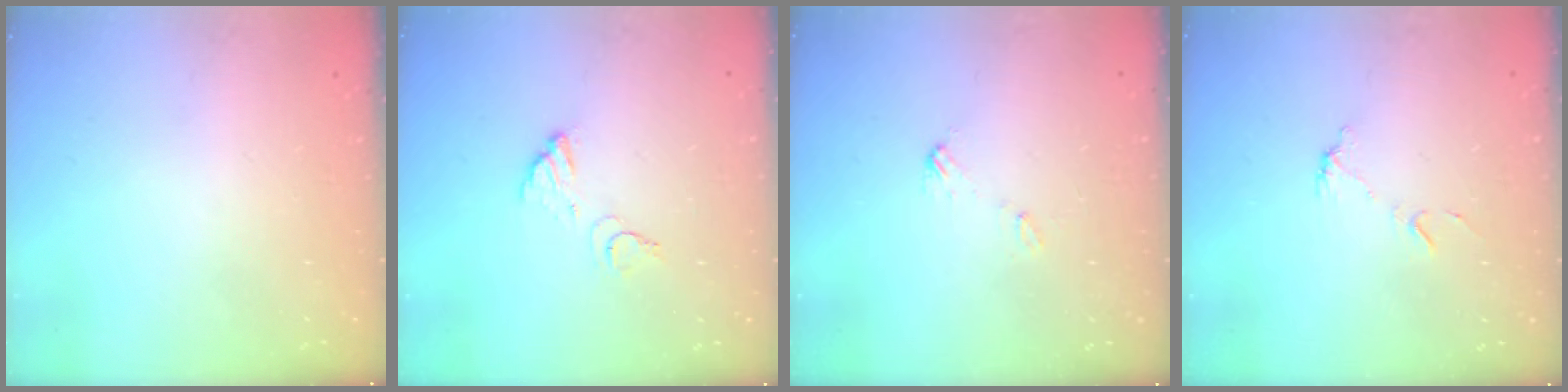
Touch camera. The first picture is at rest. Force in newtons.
{"total": 5.1, "press": 5.1, "slide": 0.3}
{"total": 4.0, "press": 4.0, "slide": 0.3}
{"total": 5.6, "press": 5.6, "slide": 0.4}